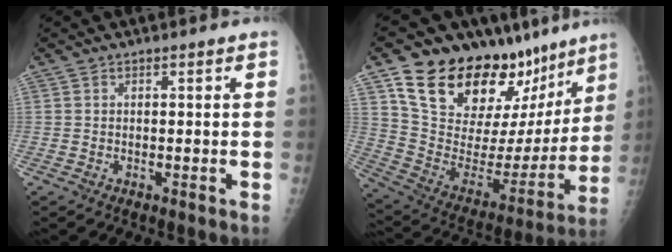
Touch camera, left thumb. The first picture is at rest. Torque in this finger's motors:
{"motor_torque": [1.21, 1.15, 1.03, -1.74, 0.36]}